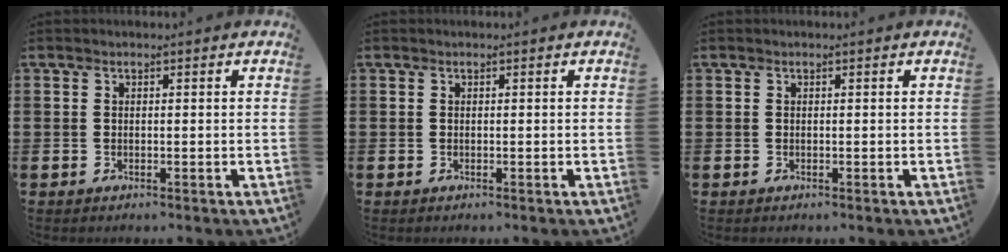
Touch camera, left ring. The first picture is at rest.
{"total": 0.0}
{"total": 0.0}